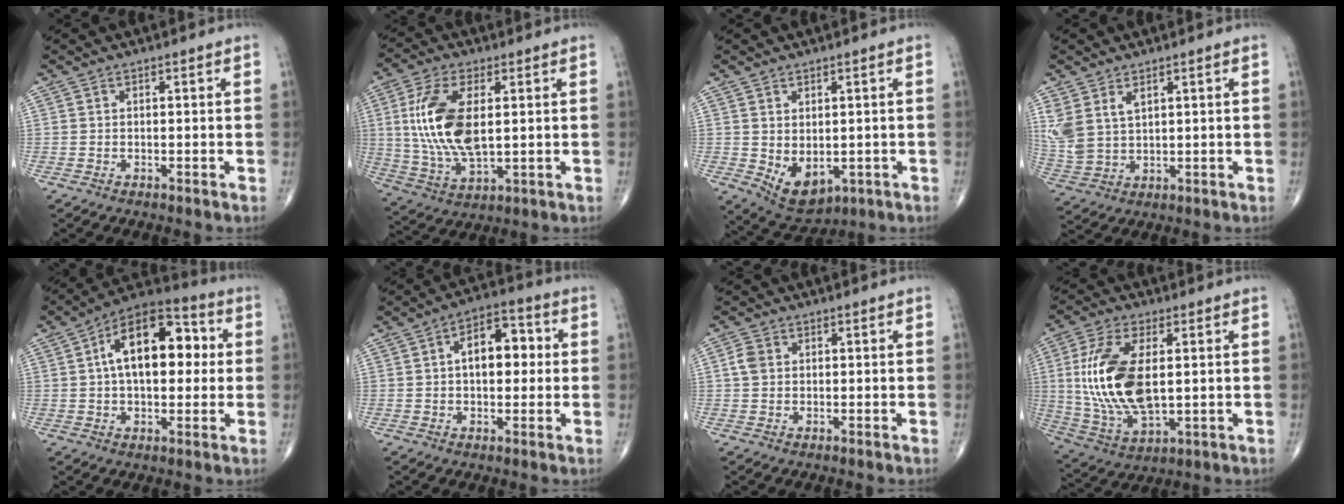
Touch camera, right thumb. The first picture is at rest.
{"total": 14.9, "force": [2.2, 7.1, 12.9], "torque": [-0.269, -0.009, 0.050]}
{"total": 7.6, "force": [-1.1, 4.8, 5.8], "torque": [-0.077, -0.007, 0.006]}
{"total": 7.4, "force": [3.2, 4.4, 5.0], "torque": [-0.111, -0.007, 0.080]}
{"total": 17.3, "force": [2.8, 9.5, 14.2], "torque": [-0.192, 0.030, 0.034]}
{"total": 10.1, "force": [1.2, 5.9, 8.1], "torque": [-0.094, 0.022, 0.011]}
{"total": 2.8, "force": [0.4, 2.3, 1.6], "torque": [-0.031, 0.006, 0.006]}
{"total": 17.4, "force": [1.7, 8.6, 15.1], "torque": [-0.313, -0.012, 0.041]}